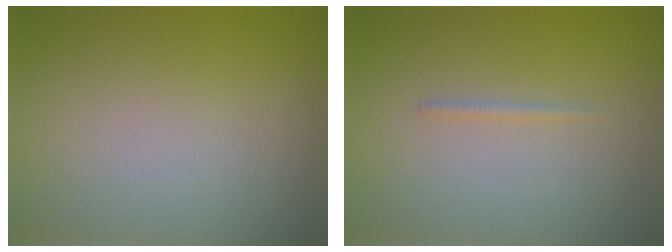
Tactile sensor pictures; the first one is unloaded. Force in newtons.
{"total": 0.6, "press": 0.6, "slide": 0.0}